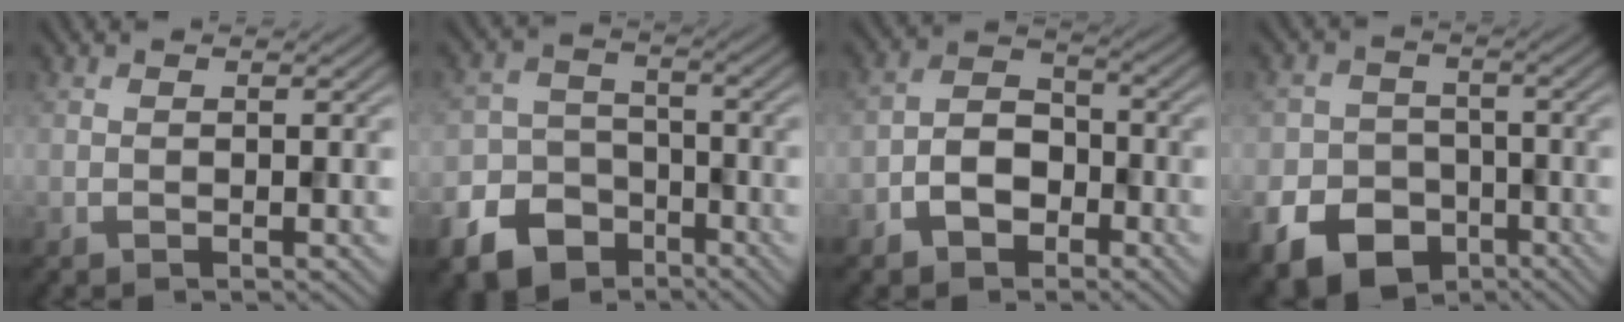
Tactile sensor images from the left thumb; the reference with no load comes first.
{"total": 11.8, "force": [-7.5, 8.3, 3.7], "torque": [-0.104, -0.047, -0.131]}
{"total": 5.7, "force": [-3.0, 3.7, 3.1], "torque": [-0.055, 0.006, -0.065]}
{"total": 11.4, "force": [-6.1, 8.7, 4.3], "torque": [-0.095, -0.044, -0.117]}